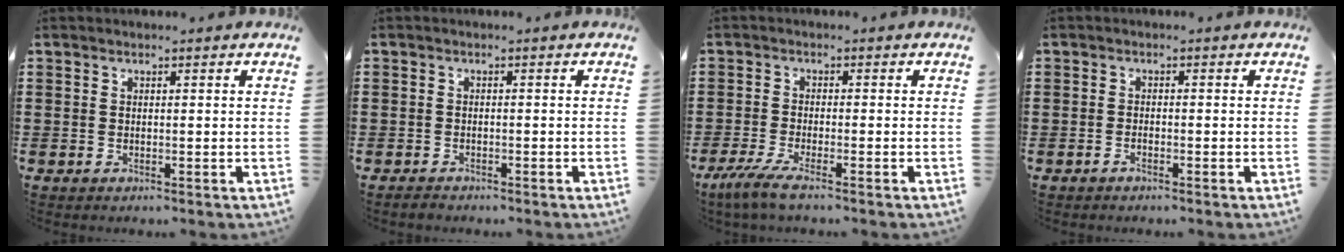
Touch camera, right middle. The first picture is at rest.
{"total": 1.3, "force": [-1.1, 0.8, -0.2], "torque": [0.002, 0.005, -0.026]}
{"total": 4.1, "force": [-3.1, 0.3, 2.6], "torque": [-0.071, -0.017, -0.066]}
{"total": 0.9, "force": [-0.8, 0.1, 0.5], "torque": [-0.011, -0.003, -0.015]}